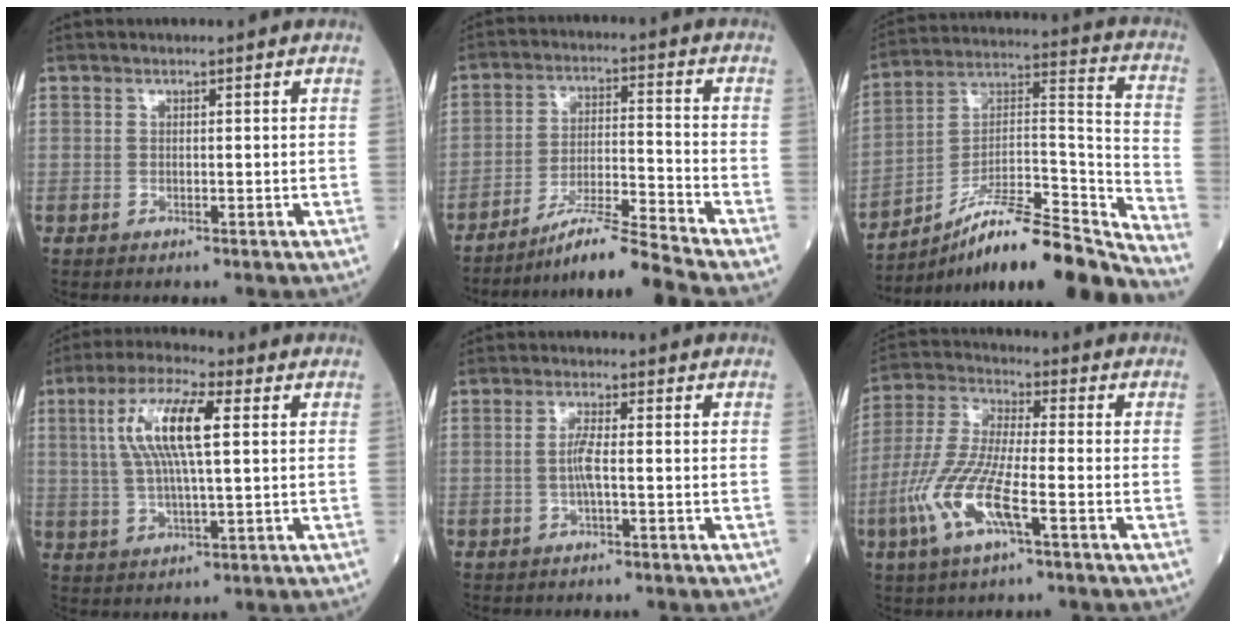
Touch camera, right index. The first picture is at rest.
{"total": 9.4, "force": [-8.4, -3.1, 2.9], "torque": [-0.050, -0.007, -0.152]}
{"total": 21.2, "force": [-18.4, 0.6, 10.5], "torque": [-0.138, 0.035, -0.301]}
{"total": 10.9, "force": [2.6, 1.9, 10.4], "torque": [-0.214, 0.014, 0.047]}
{"total": 2.7, "force": [-0.4, 0.0, 2.7], "torque": [-0.057, -0.001, -0.009]}
{"total": 11.9, "force": [-4.3, 2.1, 10.9], "torque": [-0.243, -0.007, -0.086]}